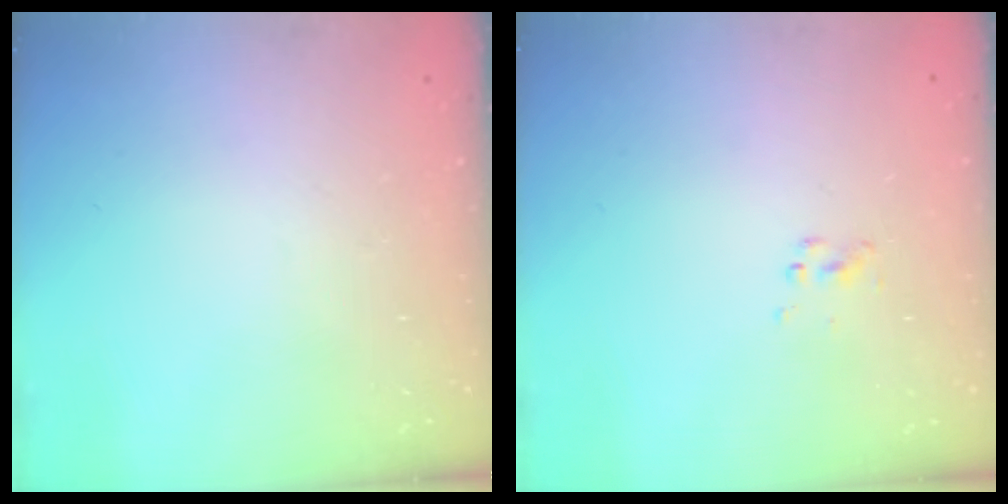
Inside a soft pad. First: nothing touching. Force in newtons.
{"total": 1.5, "press": 1.5, "slide": 0.1}